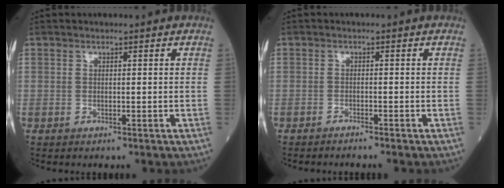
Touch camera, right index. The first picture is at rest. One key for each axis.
{"total": 1.5, "fx": -1.4, "fy": -0.3, "fz": 0.5, "tx": -0.006, "ty": 0.002, "tz": -0.020}